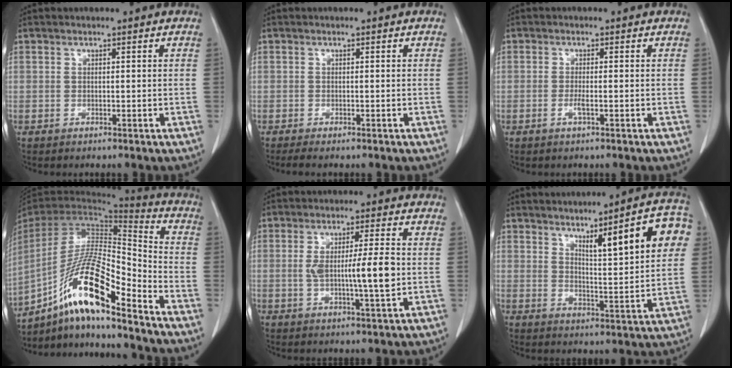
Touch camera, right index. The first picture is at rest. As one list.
[{"total": 2.7, "force": [-2.3, 0.3, 1.5], "torque": [-0.021, -0.007, -0.031]}, {"total": 1.5, "force": [-0.6, 0.1, 1.4], "torque": [-0.029, -0.002, -0.012]}, {"total": 18.6, "force": [-12.6, 1.8, 13.5], "torque": [-0.282, -0.007, -0.231]}, {"total": 8.6, "force": [-0.4, 0.7, 8.6], "torque": [-0.148, 0.001, -0.007]}, {"total": 13.3, "force": [5.7, 2.0, 11.9], "torque": [-0.157, 0.007, 0.078]}]